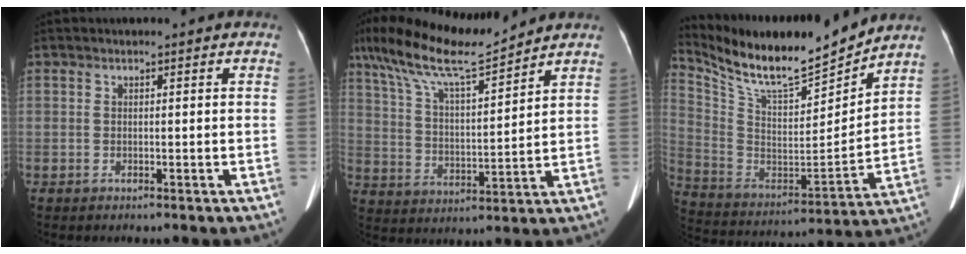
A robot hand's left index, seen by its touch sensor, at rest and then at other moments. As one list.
[{"total": 13.5, "force": [11.4, 0.8, 7.3], "torque": [-0.145, 0.005, 0.208]}, {"total": 19.7, "force": [17.5, 1.9, 9.0], "torque": [-0.186, -0.022, 0.304]}]